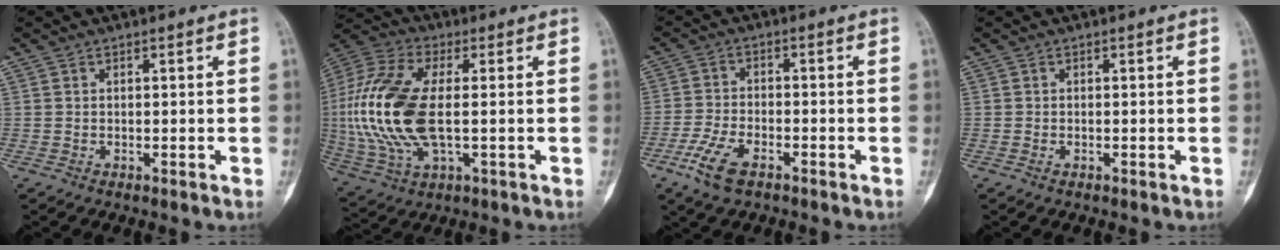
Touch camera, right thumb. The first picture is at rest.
{"total": 20.2, "force": [-0.2, 9.7, 17.7], "torque": [-0.395, 0.003, -0.002]}
{"total": 7.2, "force": [-4.3, 3.3, 4.8], "torque": [-0.110, 0.010, -0.082]}
{"total": 0.0}